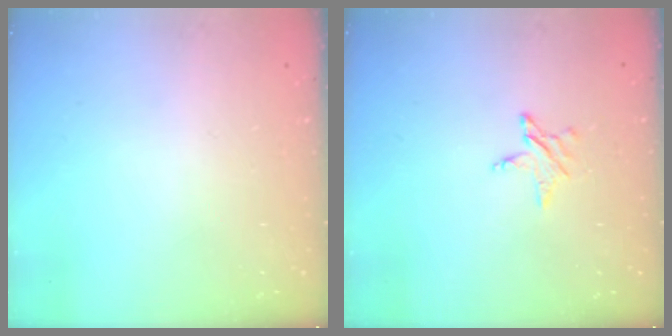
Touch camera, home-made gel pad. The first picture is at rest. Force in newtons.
{"total": 2.9, "press": 2.9, "slide": 0.3}